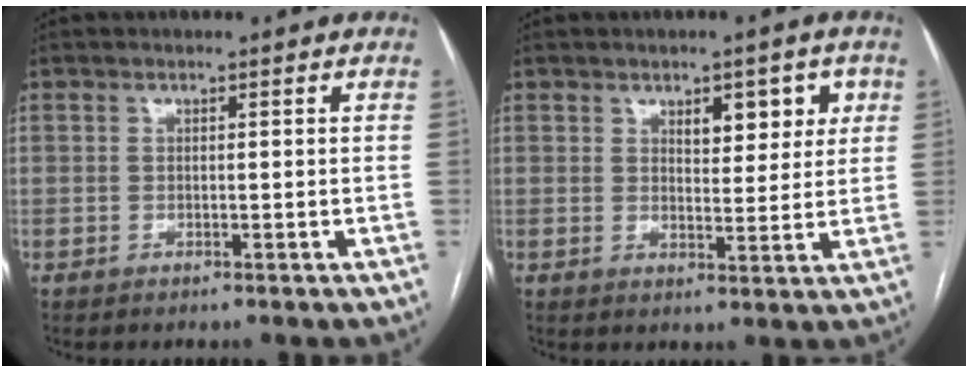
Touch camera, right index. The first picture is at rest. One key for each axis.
{"total": 5.8, "fx": 2.6, "fy": 2.4, "fz": 4.6, "tx": -0.059, "ty": 0.006, "tz": 0.037}